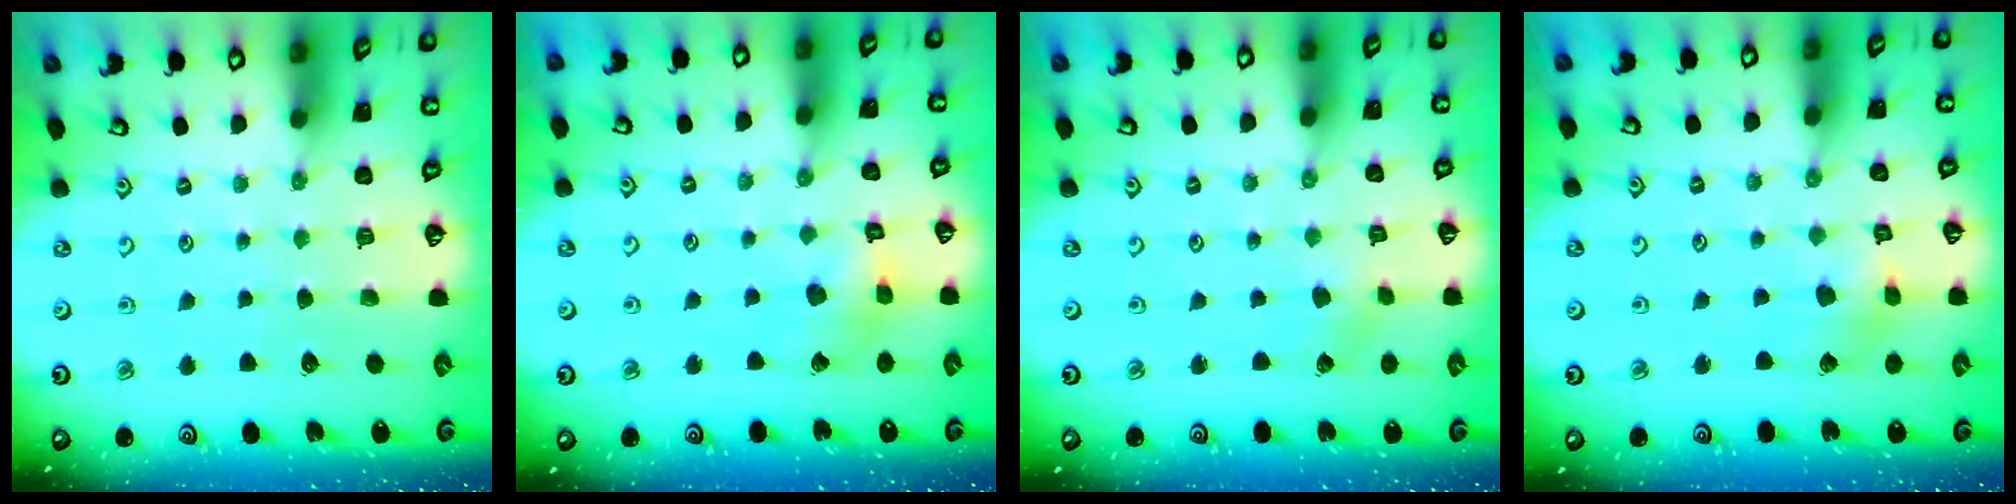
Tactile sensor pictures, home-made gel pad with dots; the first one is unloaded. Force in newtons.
{"total": 6.9, "press": 6.9, "slide": 0.6}
{"total": 1.4, "press": 1.4, "slide": 0.2}
{"total": 4.1, "press": 4.1, "slide": 0.6}